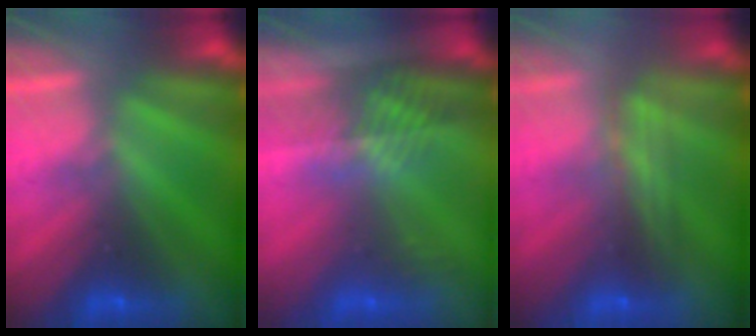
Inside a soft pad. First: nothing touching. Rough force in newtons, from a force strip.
{"total": 2.4}
{"total": 2.4}